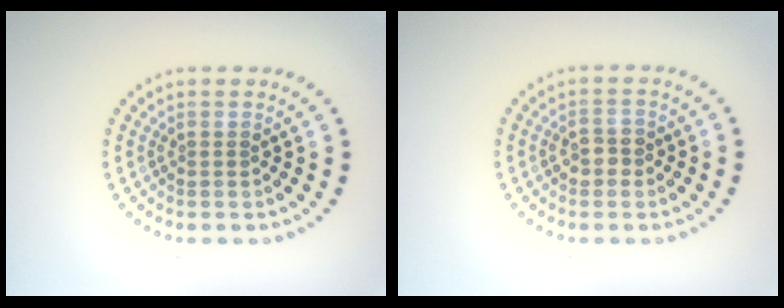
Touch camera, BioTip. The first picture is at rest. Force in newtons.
{"total": 1.7, "press": 1.6, "slide": 0.4}